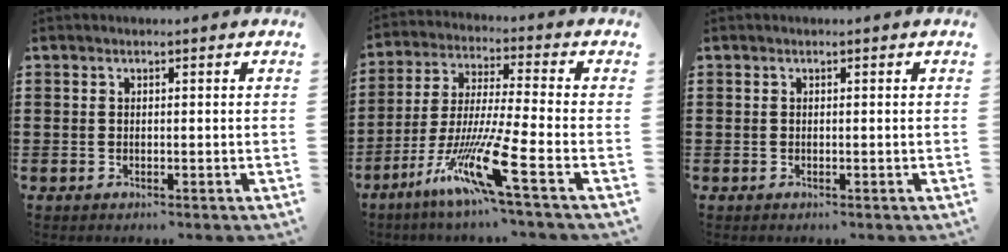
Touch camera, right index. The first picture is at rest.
{"total": 12.2, "force": [-6.9, 0.6, 10.1], "torque": [-0.221, -0.011, -0.135]}
{"total": 0.0}